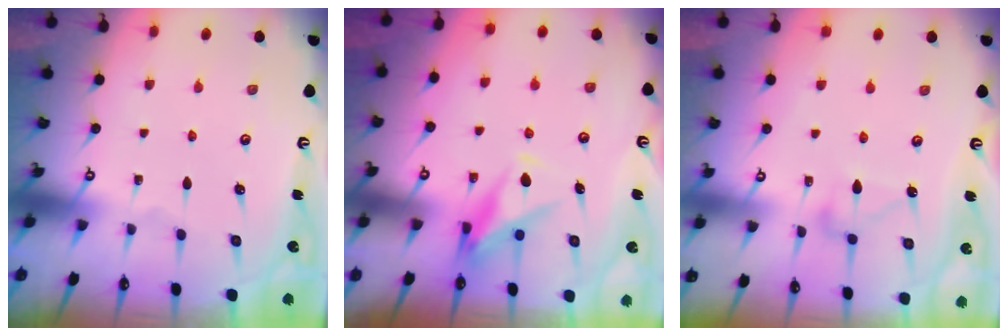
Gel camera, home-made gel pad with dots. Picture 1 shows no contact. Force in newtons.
{"total": 9.9, "press": 9.9, "slide": 0.8}
{"total": 10.1, "press": 10.0, "slide": 0.4}